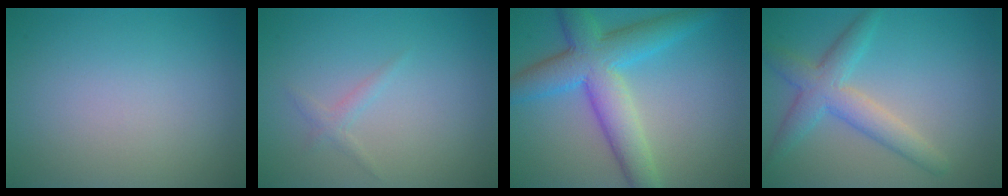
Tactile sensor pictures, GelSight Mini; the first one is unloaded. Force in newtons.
{"total": 1.0, "press": 1.0, "slide": 0.0}
{"total": 7.5, "press": 7.5, "slide": 0.2}
{"total": 4.2, "press": 4.2, "slide": 0.2}